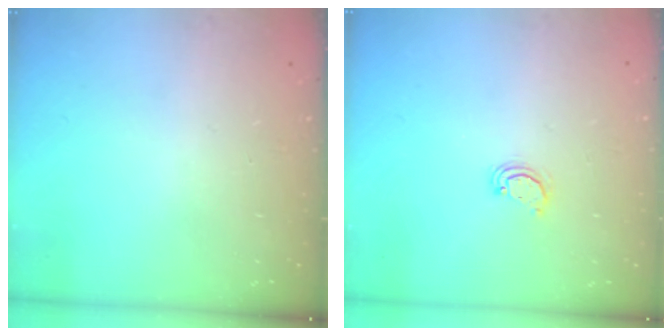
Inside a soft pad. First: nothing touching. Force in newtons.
{"total": 2.5, "press": 2.5, "slide": 0.3}